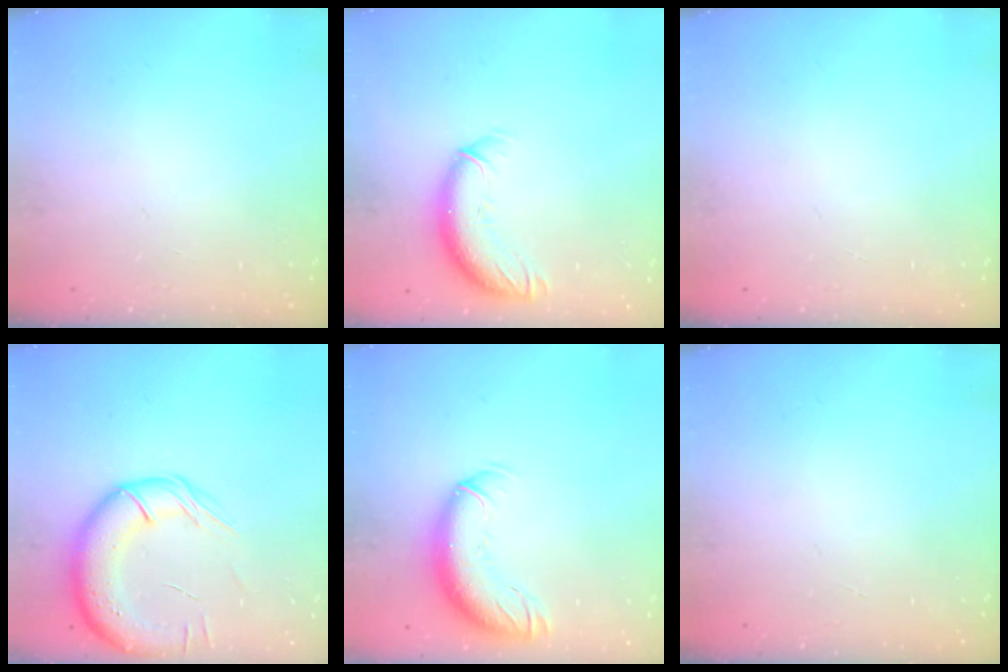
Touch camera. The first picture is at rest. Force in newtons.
{"total": 11.5, "press": 11.2, "slide": 2.6}
{"total": 0.0}
{"total": 15.4, "press": 14.9, "slide": 4.0}
{"total": 13.1, "press": 12.8, "slide": 2.9}
{"total": 0.0}